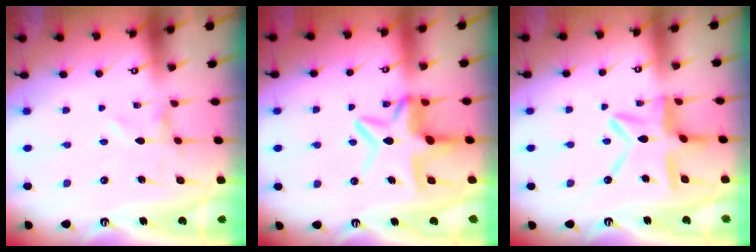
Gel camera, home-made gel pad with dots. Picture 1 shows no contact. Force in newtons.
{"total": 11.1, "press": 11.0, "slide": 1.1}
{"total": 12.8, "press": 12.7, "slide": 1.3}